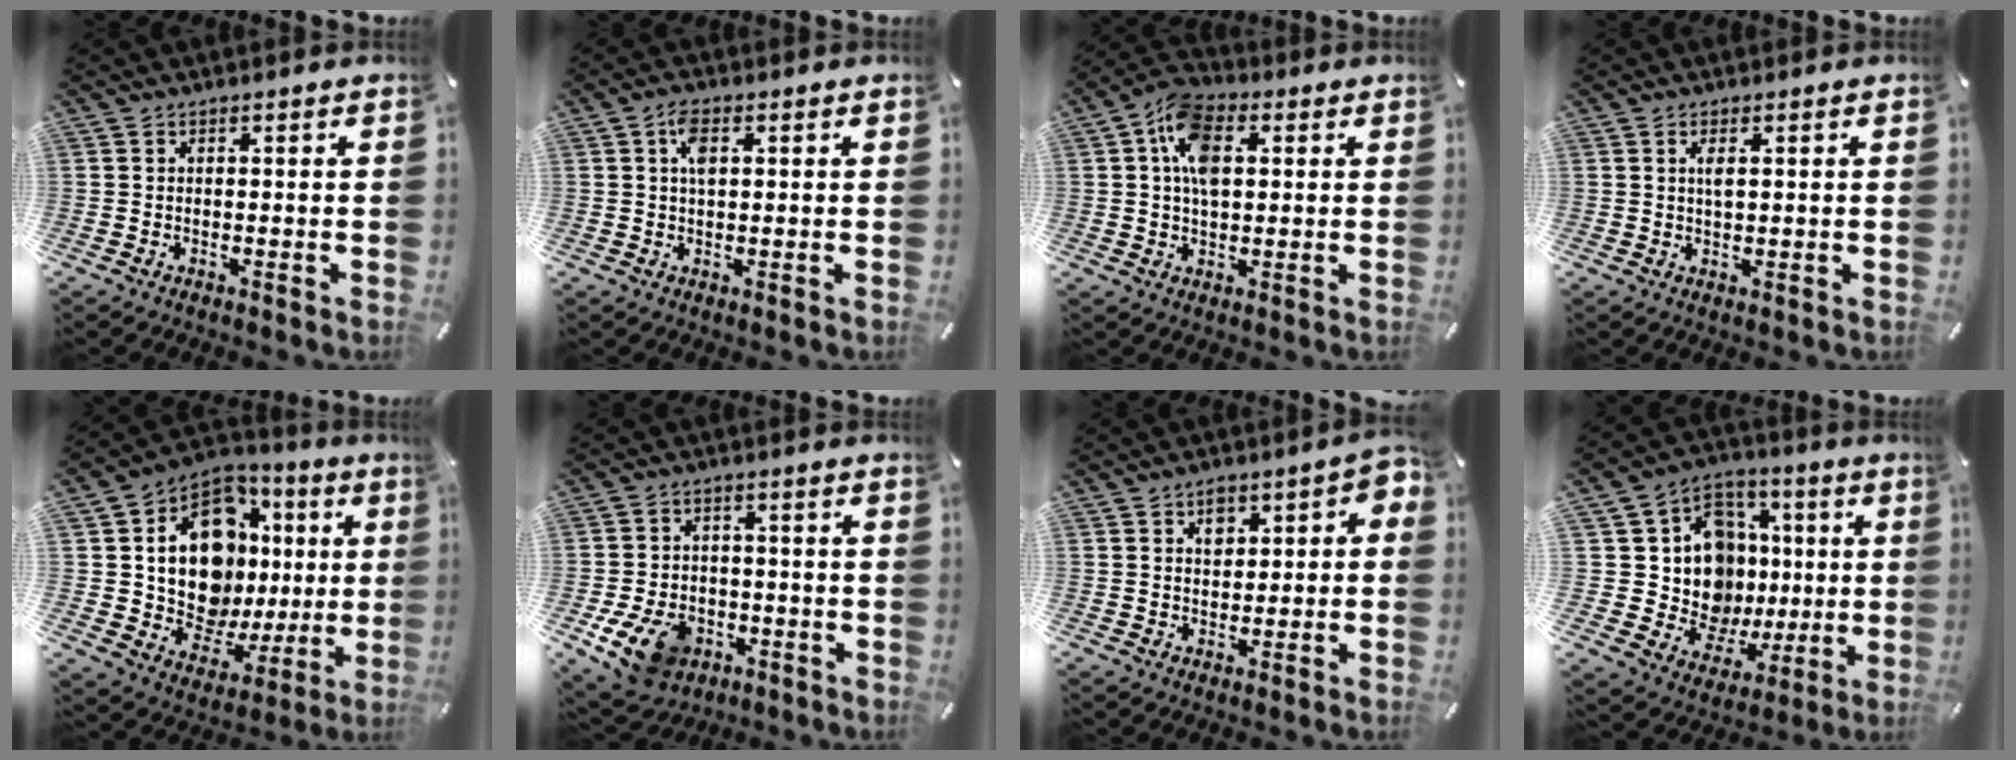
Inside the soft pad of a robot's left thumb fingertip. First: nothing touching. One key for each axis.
{"total": 3.8, "fx": 1.2, "fy": 1.8, "fz": 3.0, "tx": -0.059, "ty": 0.005, "tz": 0.018}
{"total": 10.8, "fx": 2.4, "fy": 6.9, "fz": 8.0, "tx": -0.159, "ty": 0.005, "tz": 0.042}
{"total": 2.4, "fx": 0.7, "fy": 0.8, "fz": 2.2, "tx": -0.045, "ty": -0.002, "tz": 0.006}
{"total": 17.4, "fx": 2.8, "fy": 13.4, "fz": 10.7, "tx": -0.207, "ty": -0.025, "tz": 0.056}
{"total": 11.5, "fx": -5.1, "fy": 8.3, "fz": 6.2, "tx": -0.117, "ty": 0.028, "tz": -0.091}
{"total": 5.3, "fx": 1.5, "fy": 3.9, "fz": 3.4, "tx": -0.038, "ty": -0.004, "tz": 0.020}
{"total": 16.8, "fx": 0.8, "fy": 15.4, "fz": 6.8, "tx": -0.113, "ty": -0.015, "tz": 0.042}